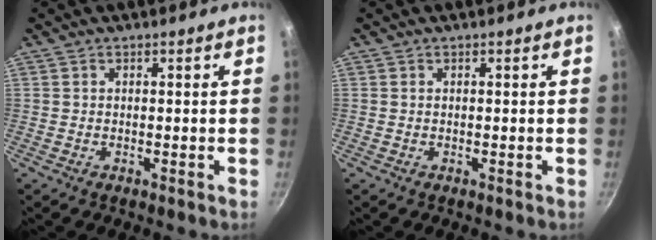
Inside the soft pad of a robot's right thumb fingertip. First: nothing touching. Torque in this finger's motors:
{"motor_torque": [0.22, 0.04, 0.12, 0.02, -0.01]}